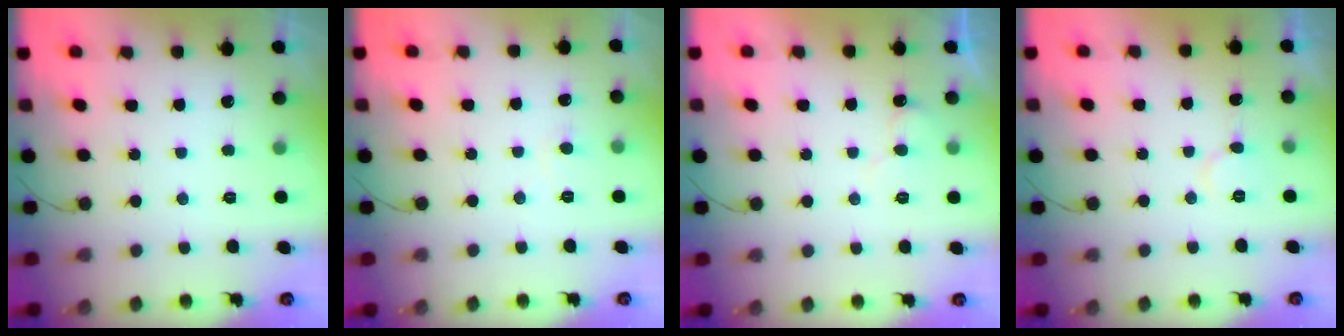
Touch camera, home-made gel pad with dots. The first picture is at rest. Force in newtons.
{"total": 4.4, "press": 4.4, "slide": 0.3}
{"total": 6.1, "press": 6.1, "slide": 0.4}
{"total": 4.9, "press": 4.9, "slide": 0.5}